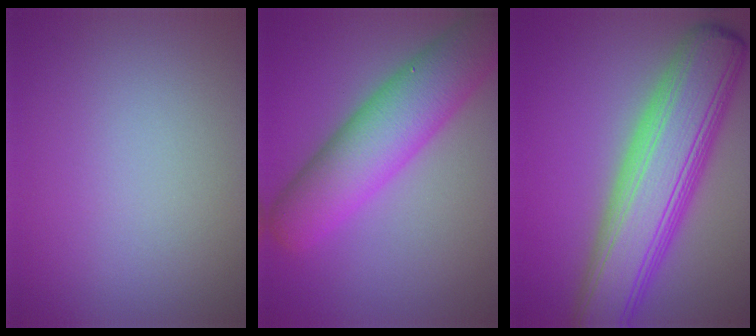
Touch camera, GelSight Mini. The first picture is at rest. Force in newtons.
{"total": 8.1, "press": 8.1, "slide": 0.5}
{"total": 10.0, "press": 10.0, "slide": 0.6}